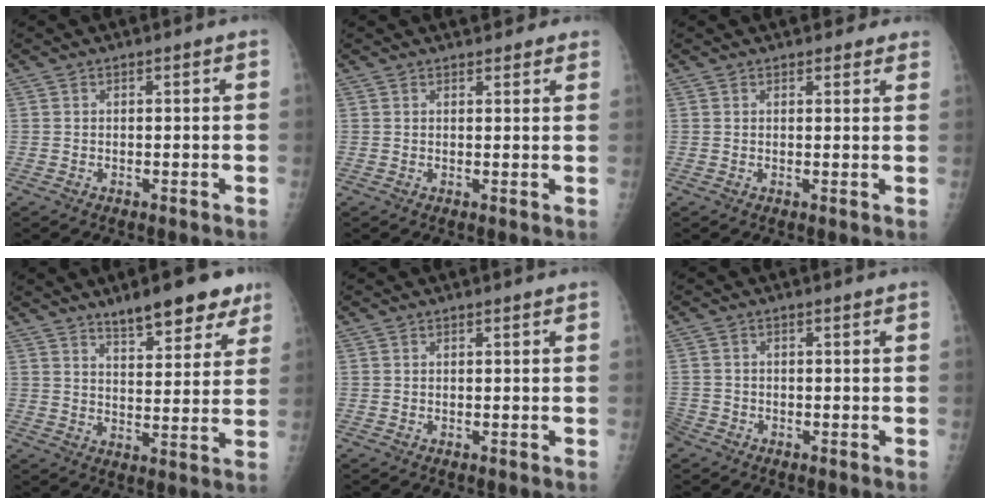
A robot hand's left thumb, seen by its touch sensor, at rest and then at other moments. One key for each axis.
{"total": 5.5, "fx": 4.8, "fy": 2.0, "fz": 1.9, "tx": 0.003, "ty": -0.010, "tz": 0.049}
{"total": 4.7, "fx": 4.1, "fy": 1.8, "fz": 1.5, "tx": 0.013, "ty": -0.009, "tz": 0.040}
{"total": 11.8, "fx": 8.3, "fy": 4.0, "fz": 7.4, "tx": -0.069, "ty": -0.039, "tz": 0.120}
{"total": 0.0}
{"total": 4.1, "fx": -2.8, "fy": 2.8, "fz": 0.9, "tx": -0.024, "ty": 0.008, "tz": -0.055}